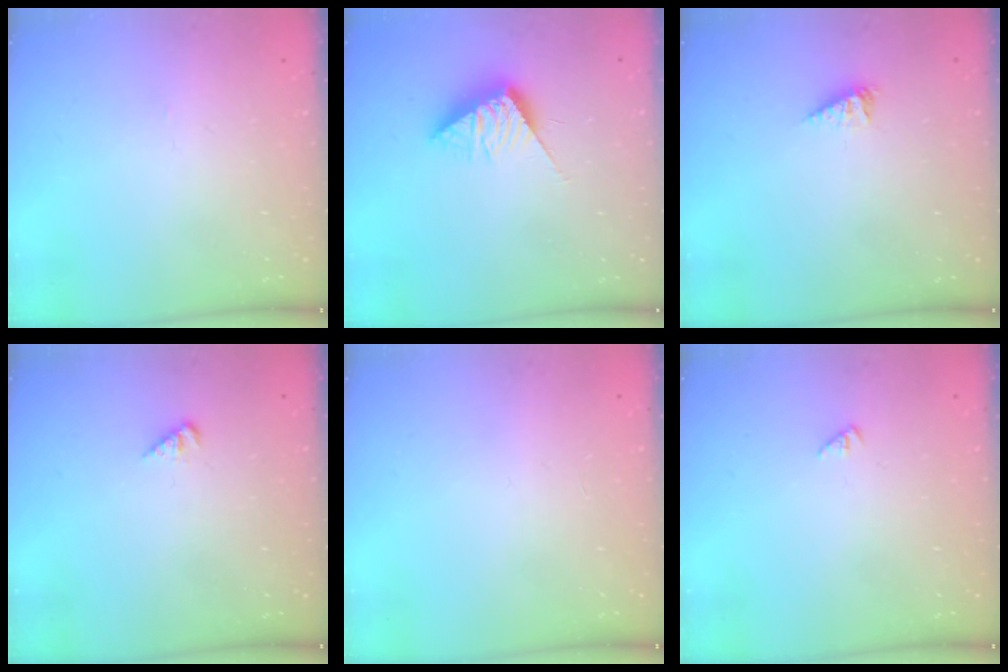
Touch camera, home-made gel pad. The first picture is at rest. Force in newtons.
{"total": 8.5, "press": 8.5, "slide": 0.2}
{"total": 3.4, "press": 3.4, "slide": 0.4}
{"total": 1.6, "press": 1.6, "slide": 0.3}
{"total": 0.0}
{"total": 0.0}